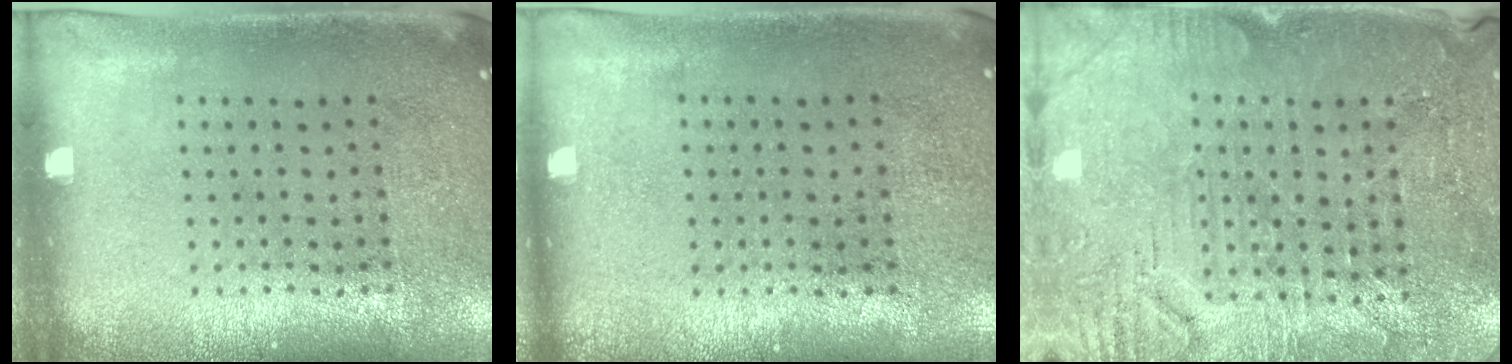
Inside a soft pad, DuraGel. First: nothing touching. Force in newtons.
{"total": 0.0}
{"total": 3.3, "press": 3.2, "slide": 0.3}